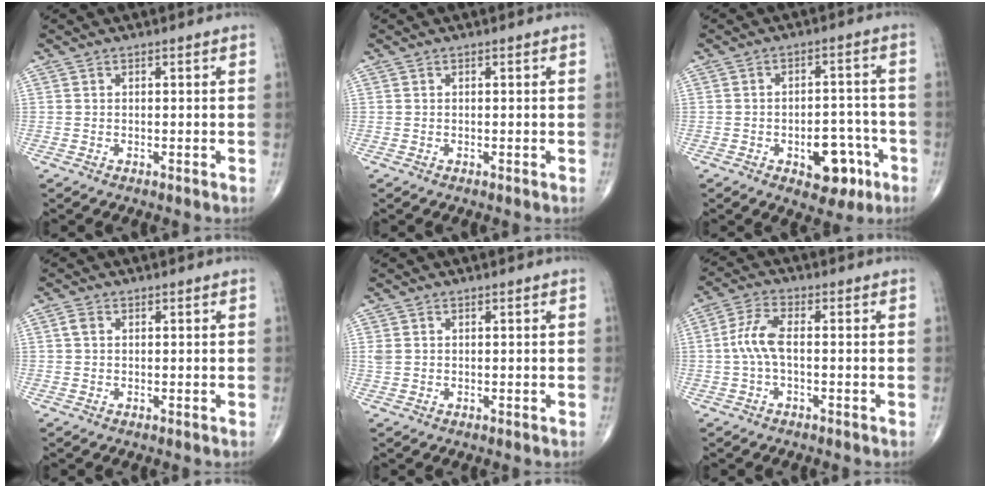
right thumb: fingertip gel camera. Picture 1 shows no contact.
{"total": 0.0}
{"total": 9.7, "force": [-4.2, 5.6, 6.8], "torque": [-0.059, 0.034, -0.049]}
{"total": 1.4, "force": [0.3, 1.0, 0.9], "torque": [-0.020, 0.006, 0.007]}
{"total": 1.2, "force": [0.4, 0.9, 0.7], "torque": [-0.018, 0.004, 0.011]}
{"total": 5.3, "force": [-0.5, 1.9, 4.9], "torque": [-0.118, 0.014, -0.014]}